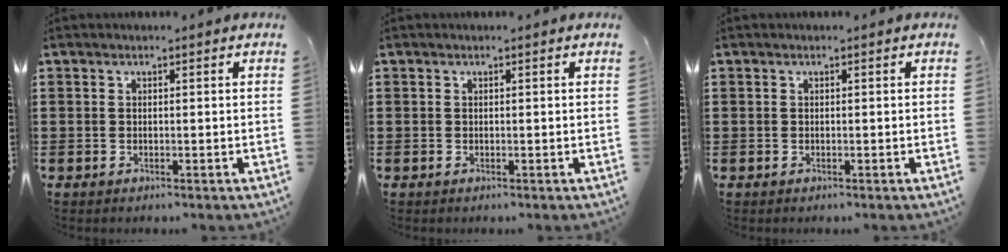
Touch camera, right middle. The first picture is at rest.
{"total": 0.0}
{"total": 0.0}